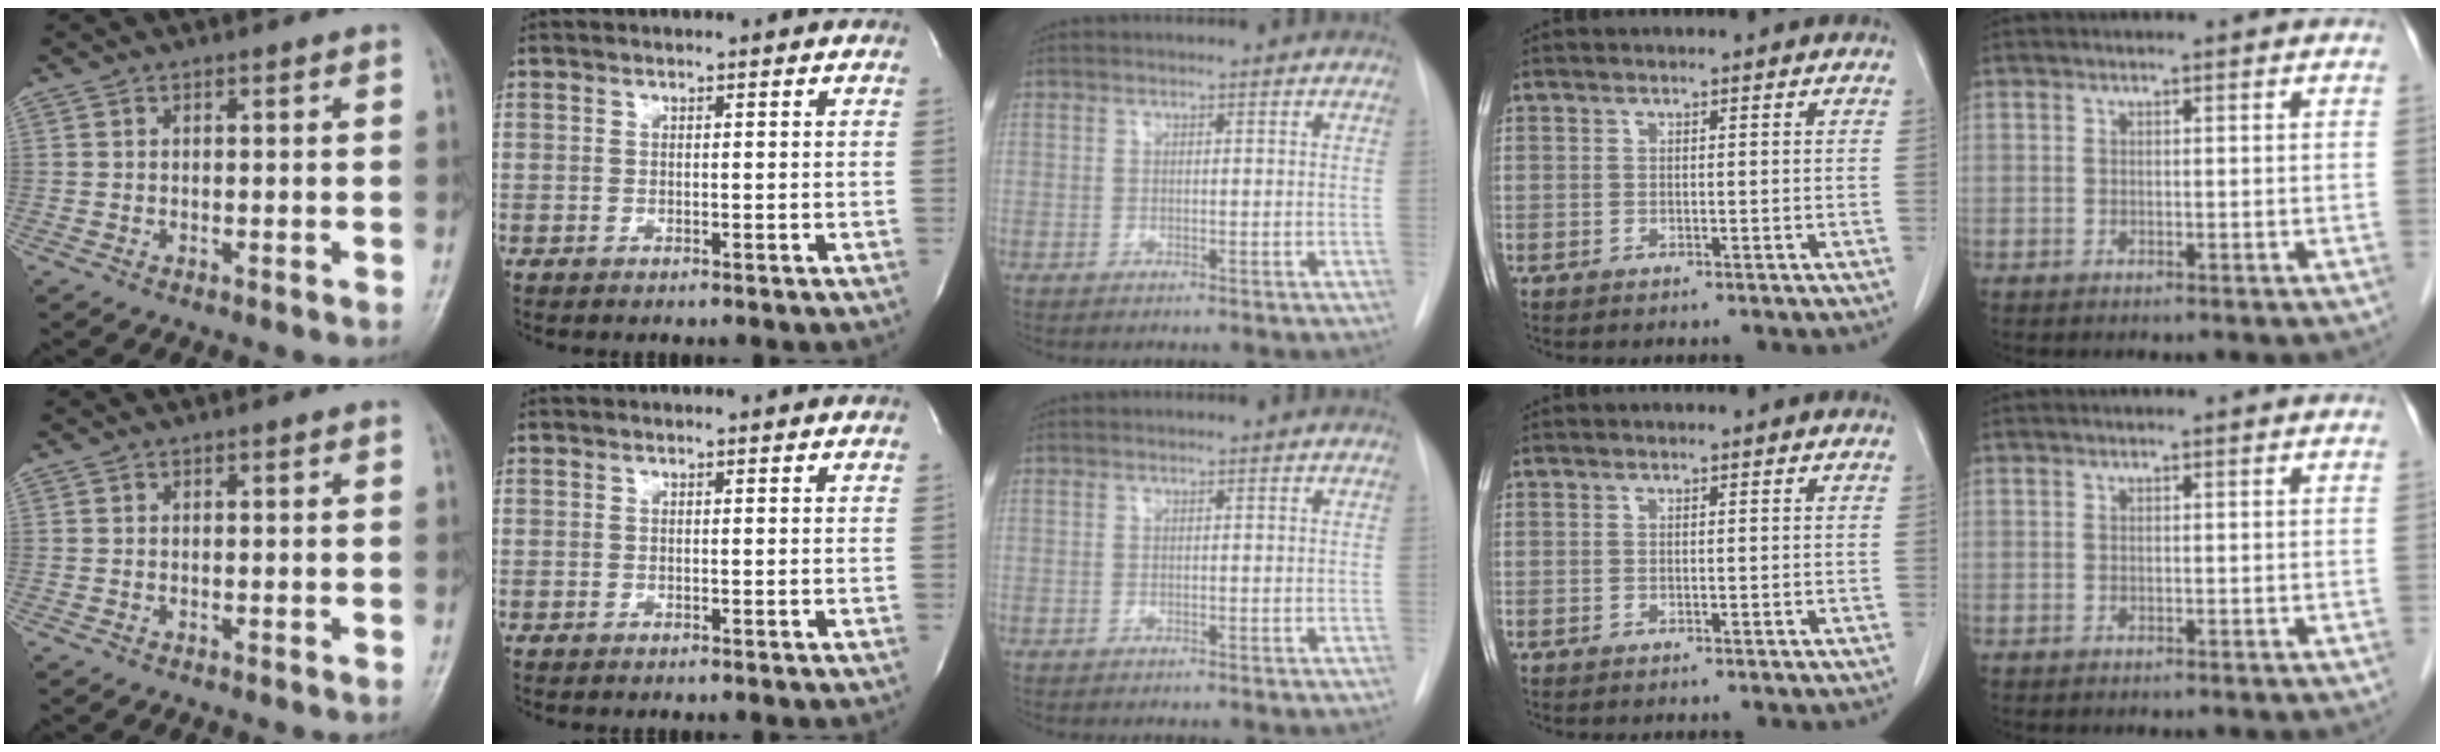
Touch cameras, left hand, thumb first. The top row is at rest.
{}